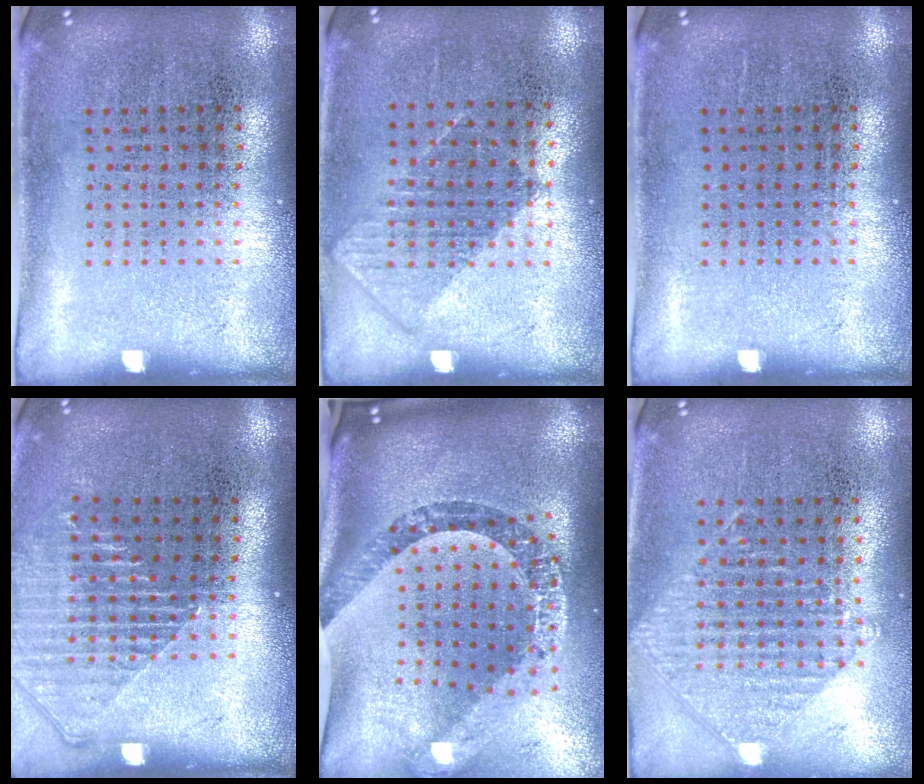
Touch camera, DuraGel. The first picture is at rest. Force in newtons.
{"total": 0.8, "press": 0.8, "slide": 0.3}
{"total": 0.0}
{"total": 1.4, "press": 1.3, "slide": 0.5}
{"total": 3.1, "press": 2.3, "slide": 2.1}
{"total": 0.9, "press": 0.9, "slide": 0.1}